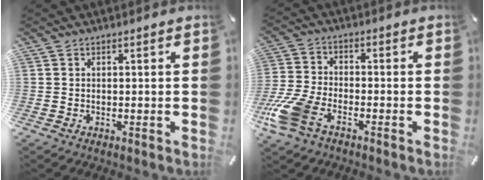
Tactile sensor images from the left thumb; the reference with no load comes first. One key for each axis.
{"total": 10.8, "fx": -6.1, "fy": 5.6, "fz": 7.0, "tx": -0.160, "ty": 0.016, "tz": -0.116}